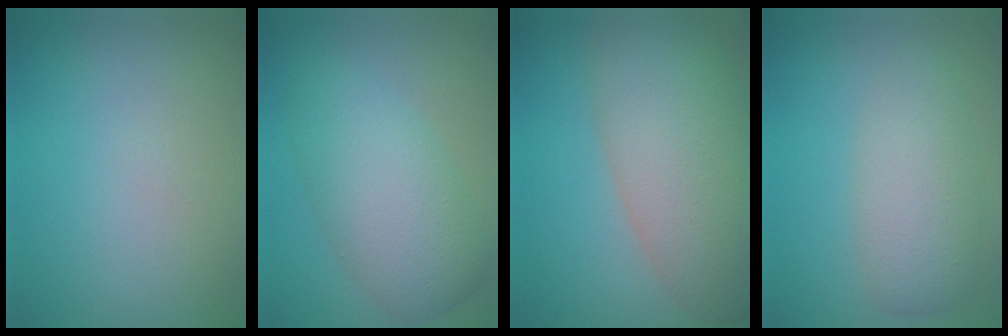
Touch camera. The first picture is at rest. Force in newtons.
{"total": 6.2, "press": 6.2, "slide": 0.2}
{"total": 10.3, "press": 10.3, "slide": 0.7}
{"total": 4.4, "press": 4.4, "slide": 0.4}